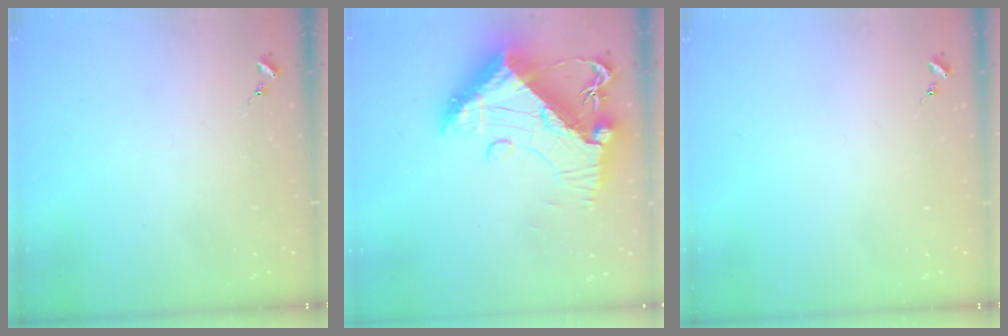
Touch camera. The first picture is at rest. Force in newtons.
{"total": 19.4, "press": 19.3, "slide": 2.1}
{"total": 0.0}